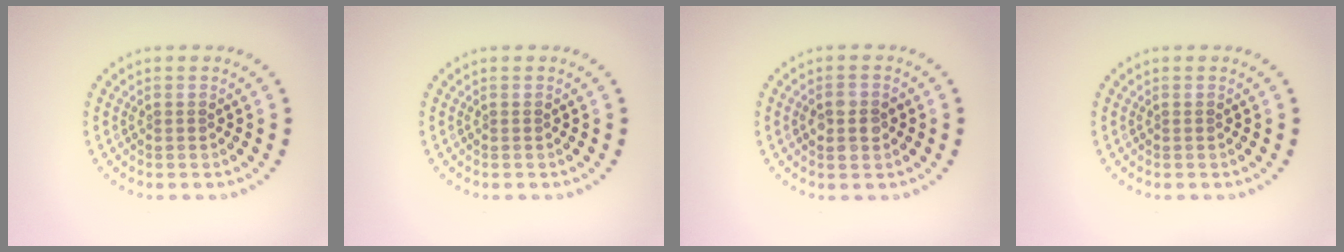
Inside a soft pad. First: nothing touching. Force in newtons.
{"total": 0.0}
{"total": 2.7, "press": 2.7, "slide": 0.1}
{"total": 0.0}